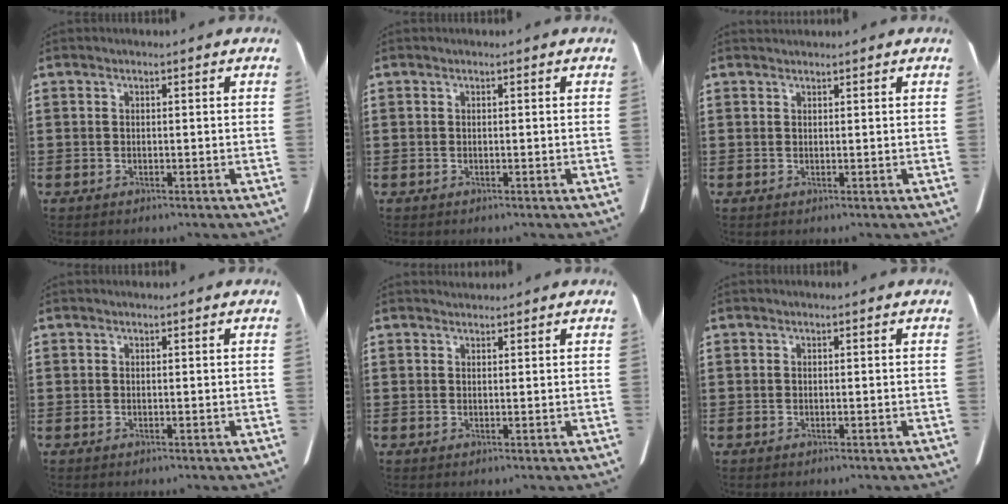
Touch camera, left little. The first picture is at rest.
{"total": 0.0}
{"total": 0.8, "force": [0.8, 0.1, 0.0], "torque": [-0.001, 0.001, 0.014]}
{"total": 0.0}
{"total": 1.1, "force": [1.1, 0.2, -0.1], "torque": [0.000, 0.003, 0.021]}
{"total": 0.0}